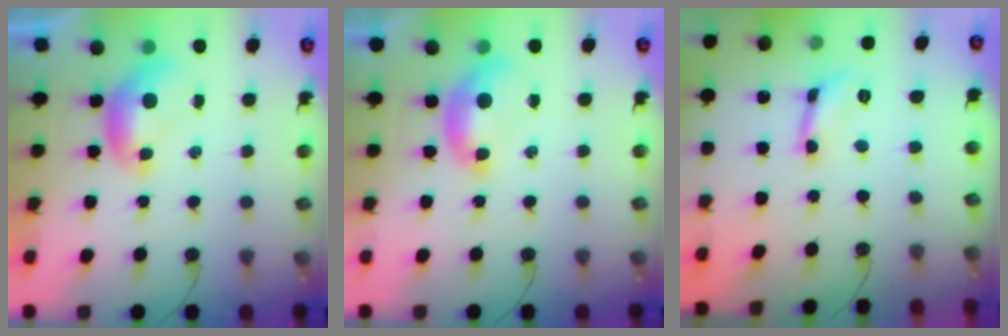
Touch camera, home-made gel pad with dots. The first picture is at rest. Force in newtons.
{"total": 1.5, "press": 1.4, "slide": 0.6}
{"total": 1.6, "press": 1.5, "slide": 0.4}